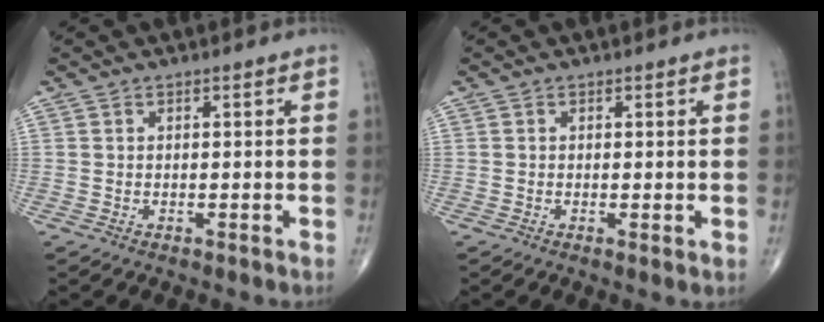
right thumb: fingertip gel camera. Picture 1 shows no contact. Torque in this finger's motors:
{"motor_torque": [0.00, 0.08, -0.06, 0.11, -0.03]}